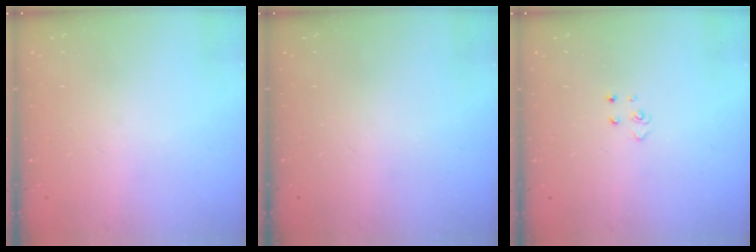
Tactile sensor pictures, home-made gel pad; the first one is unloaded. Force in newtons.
{"total": 0.0}
{"total": 2.6, "press": 2.6, "slide": 0.3}